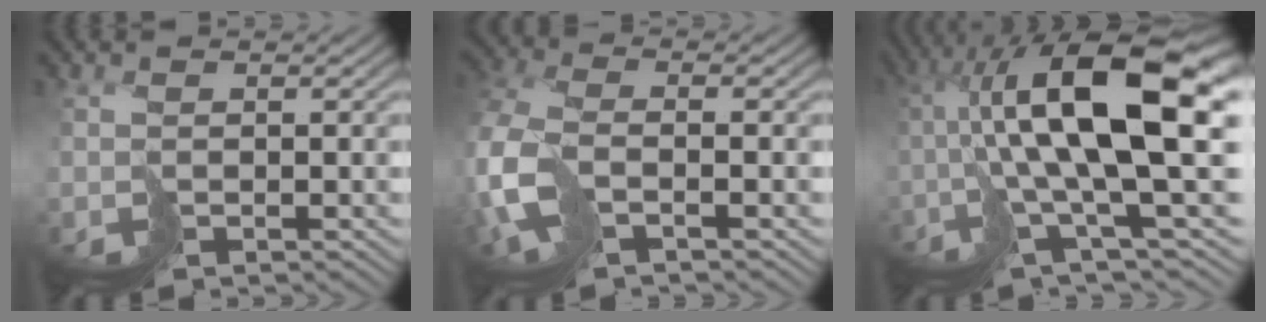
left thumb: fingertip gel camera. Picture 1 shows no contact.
{"total": 8.5, "force": [-2.2, 4.9, 6.7], "torque": [-0.212, -0.017, -0.048]}
{"total": 17.8, "force": [1.3, 5.4, 16.9], "torque": [-0.293, 0.011, 0.034]}